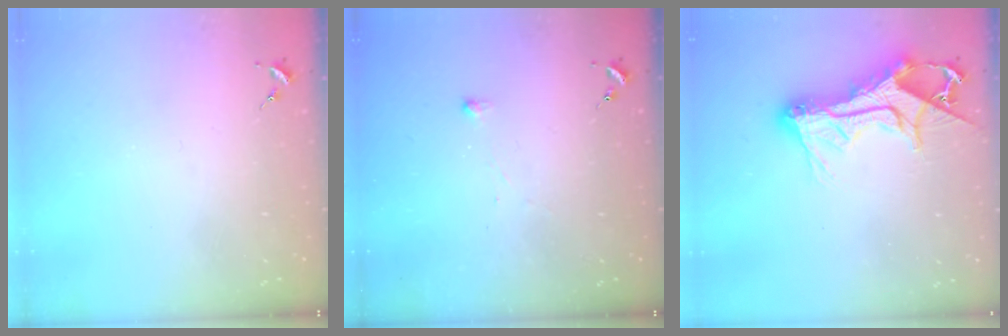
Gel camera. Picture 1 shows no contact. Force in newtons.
{"total": 3.1, "press": 3.1, "slide": 0.3}
{"total": 17.3, "press": 17.2, "slide": 1.5}